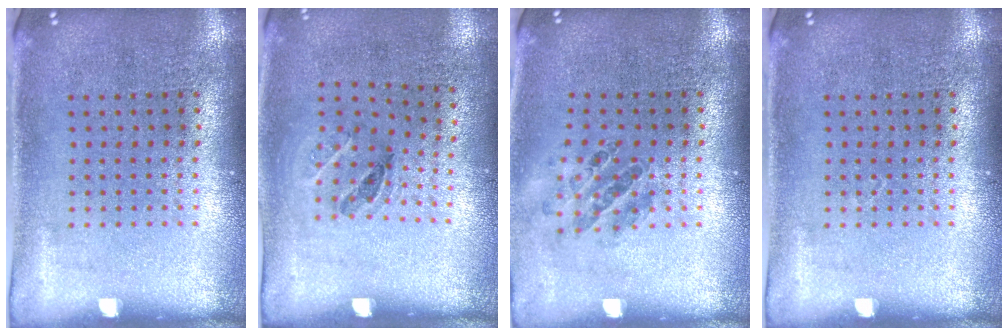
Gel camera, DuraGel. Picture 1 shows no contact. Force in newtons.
{"total": 1.2, "press": 0.7, "slide": 1.0}
{"total": 0.8, "press": 0.8, "slide": 0.2}
{"total": 0.0}